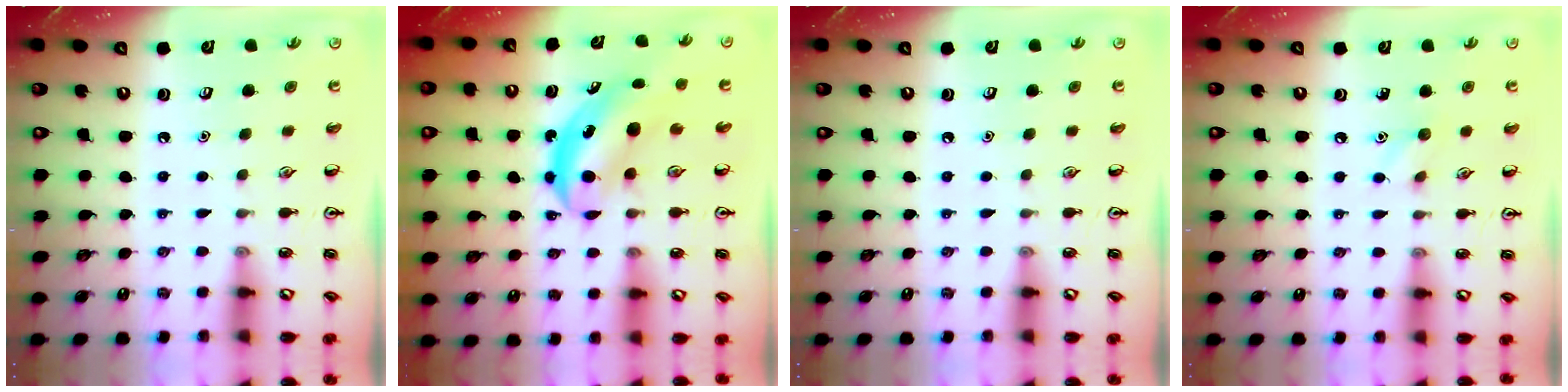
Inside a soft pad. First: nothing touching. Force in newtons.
{"total": 5.2, "press": 5.1, "slide": 1.3}
{"total": 0.0}
{"total": 5.5, "press": 5.2, "slide": 1.8}